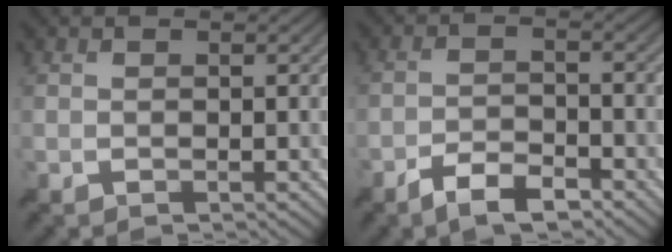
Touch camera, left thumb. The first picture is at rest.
{"total": 5.3, "force": [-3.9, 1.6, 3.2], "torque": [-0.060, 0.000, -0.071]}